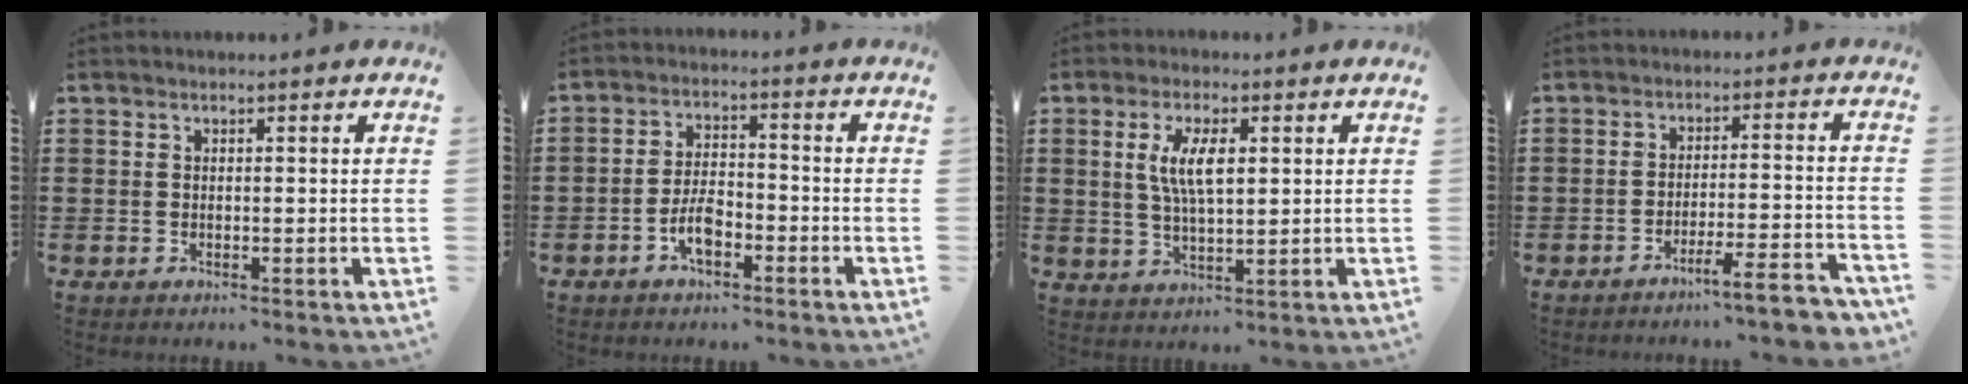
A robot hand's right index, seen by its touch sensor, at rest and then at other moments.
{"total": 5.0, "force": [-2.5, 2.3, 3.8], "torque": [-0.083, 0.002, -0.050]}
{"total": 6.2, "force": [1.4, 2.2, 5.6], "torque": [-0.115, 0.007, 0.023]}
{"total": 5.7, "force": [-4.8, -0.1, 3.1], "torque": [-0.048, -0.012, -0.088]}